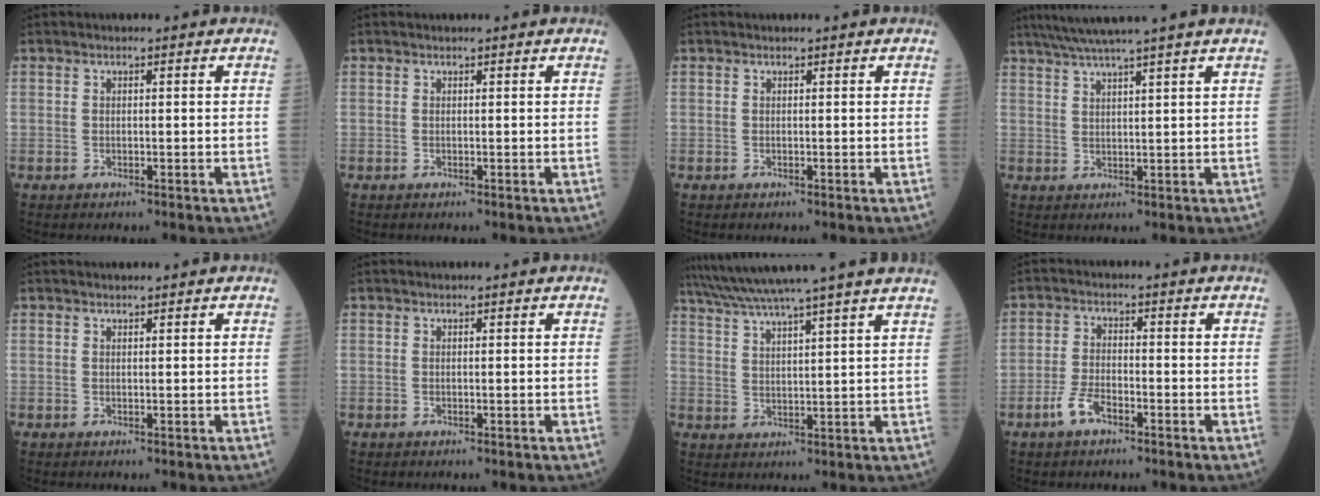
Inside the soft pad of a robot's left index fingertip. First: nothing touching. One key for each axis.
{"total": 0.0}
{"total": 0.0}
{"total": 8.4, "fx": 6.9, "fy": -2.0, "fz": 4.3, "tx": -0.070, "ty": 0.020, "tz": 0.105}
{"total": 1.5, "fx": 1.4, "fy": 0.0, "fz": 0.5, "tx": -0.007, "ty": 0.014, "tz": 0.023}
{"total": 0.0}
{"total": 15.2, "fx": 13.2, "fy": -2.1, "fz": 7.2, "tx": -0.129, "ty": 0.005, "tz": 0.188}
{"total": 3.8, "fx": -2.4, "fy": 1.5, "fz": 2.5, "tx": -0.061, "ty": 0.002, "tz": -0.051}